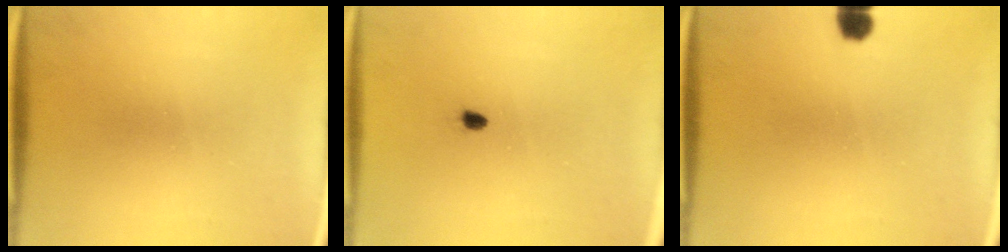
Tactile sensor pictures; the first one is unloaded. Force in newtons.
{"total": 1.0}
{"total": 2.6}